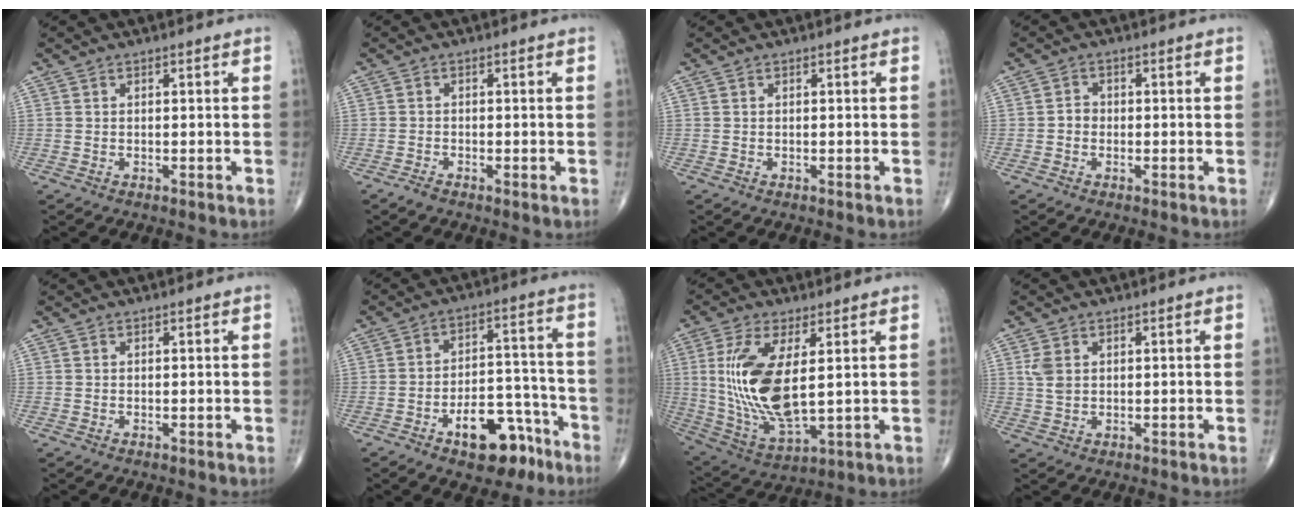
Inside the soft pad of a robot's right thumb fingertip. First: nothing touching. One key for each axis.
{"total": 1.4, "fx": -0.9, "fy": 0.4, "fz": 1.0, "tx": -0.019, "ty": -0.003, "tz": -0.024}
{"total": 0.0}
{"total": 1.8, "fx": -0.5, "fy": 1.6, "fz": 0.8, "tx": -0.002, "ty": 0.007, "tz": -0.013}
{"total": 0.0}
{"total": 12.9, "fx": -7.6, "fy": 6.6, "fz": 8.1, "tx": -0.084, "ty": 0.070, "tz": -0.109}
{"total": 16.4, "fx": 2.4, "fy": 6.7, "fz": 14.8, "tx": -0.307, "ty": -0.023, "tz": 0.059}
{"total": 3.2, "fx": 1.0, "fy": 2.3, "fz": 2.1, "tx": -0.038, "ty": 0.001, "tz": 0.025}